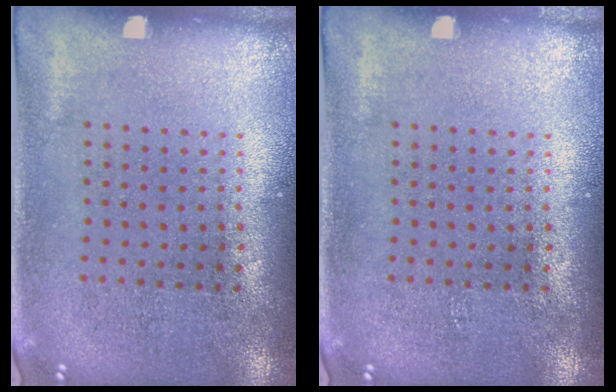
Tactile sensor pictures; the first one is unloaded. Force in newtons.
{"total": 0.0}